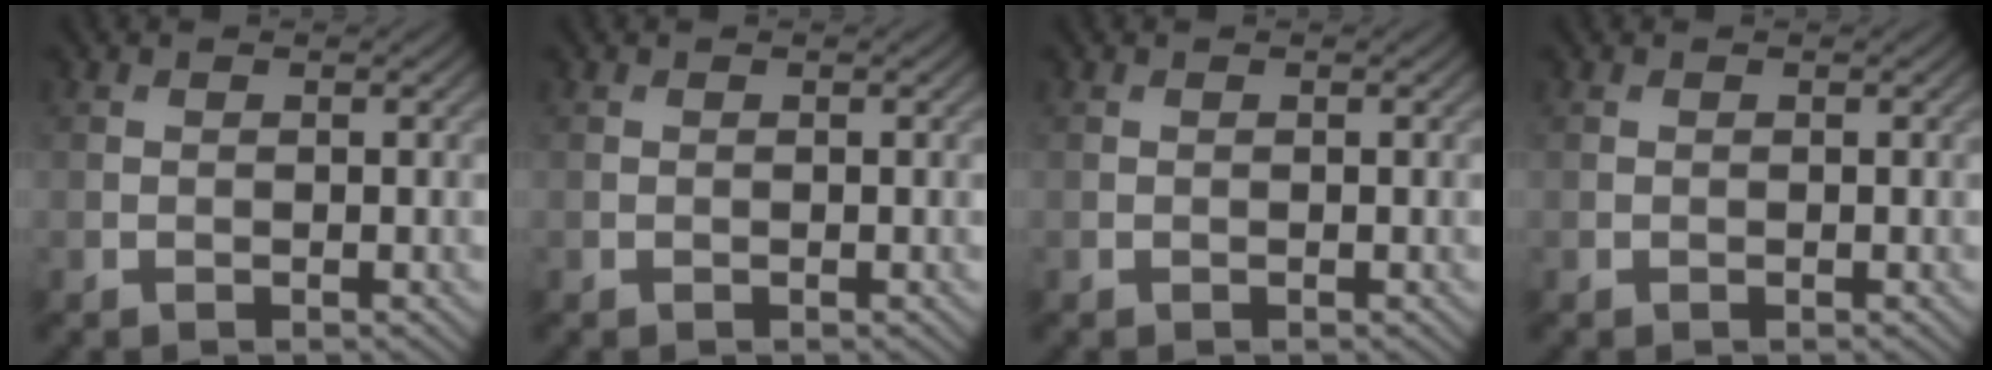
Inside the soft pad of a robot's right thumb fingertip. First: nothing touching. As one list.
[{"total": 0.0}, {"total": 0.0}, {"total": 0.0}]